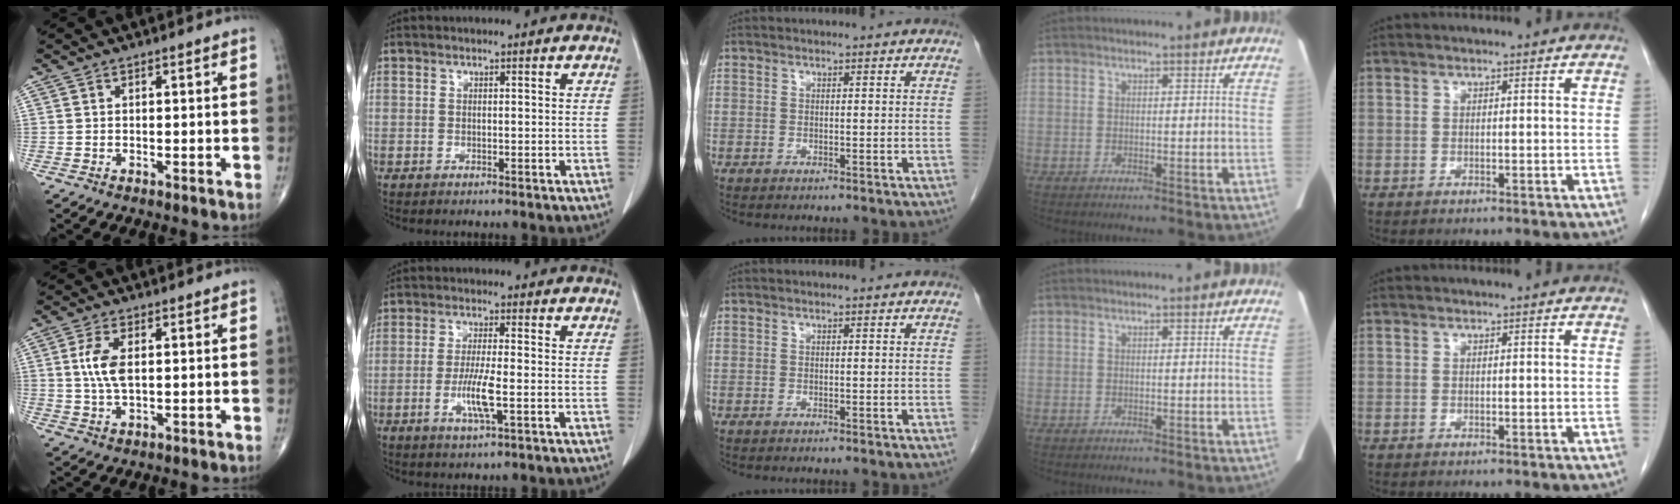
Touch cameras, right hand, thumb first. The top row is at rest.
{"thumb": {"total": 6.0, "force": [1.0, 2.9, 5.2], "torque": [-0.113, -0.002, 0.019]}, "index": {"total": 5.8, "force": [-1.6, 0.3, 5.5], "torque": [-0.110, -0.011, -0.029]}}